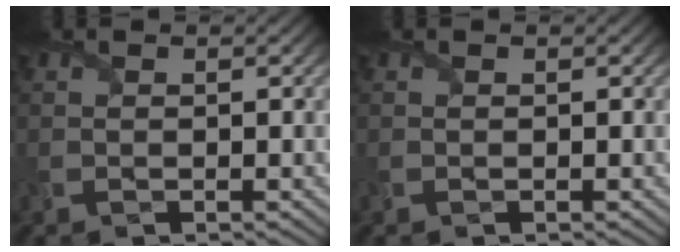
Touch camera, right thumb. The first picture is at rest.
{"total": 0.0}